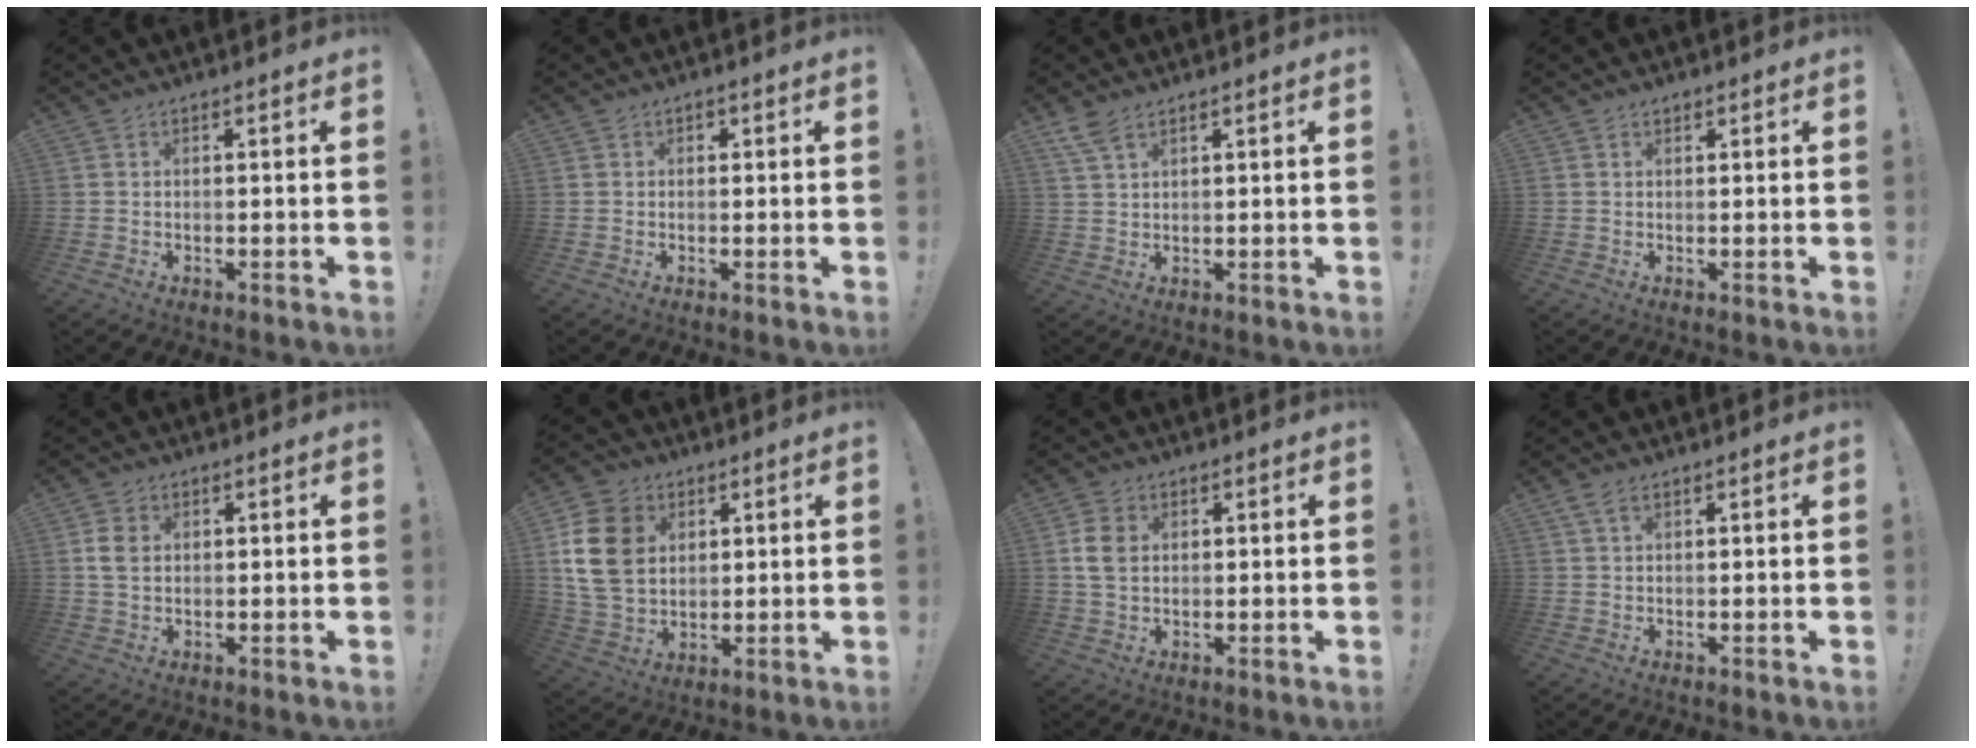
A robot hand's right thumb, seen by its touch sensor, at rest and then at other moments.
{"total": 0.8, "force": [0.0, 0.7, 0.2], "torque": [-0.003, 0.003, -0.002]}
{"total": 4.8, "force": [3.4, 1.7, 2.8], "torque": [-0.061, -0.010, 0.066]}
{"total": 0.8, "force": [0.6, 0.5, 0.2], "torque": [-0.003, -0.001, 0.011]}
{"total": 4.6, "force": [1.2, 3.5, 2.8], "torque": [-0.049, 0.002, 0.022]}
{"total": 15.6, "force": [4.6, 12.2, 8.4], "torque": [-0.159, -0.014, 0.093]}
{"total": 6.7, "force": [1.6, 5.1, 4.1], "torque": [-0.081, 0.006, 0.033]}
{"total": 3.0, "force": [1.6, 1.5, 2.1], "torque": [-0.042, 0.003, 0.030]}